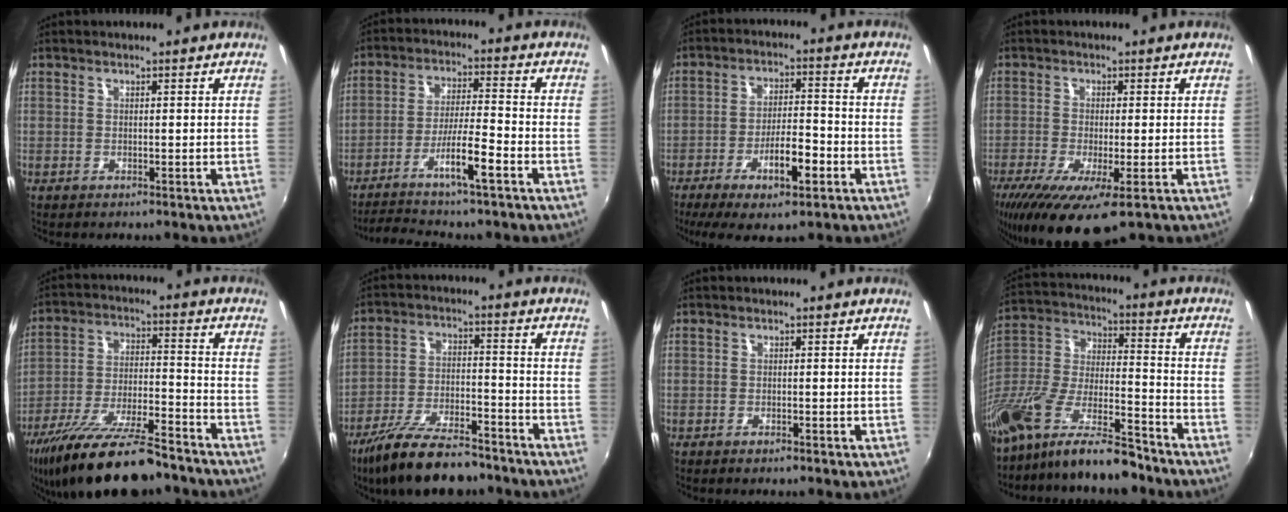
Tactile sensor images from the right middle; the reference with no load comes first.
{"total": 9.1, "force": [-6.4, -0.2, 6.5], "torque": [-0.138, -0.002, -0.110]}
{"total": 10.6, "force": [-5.4, 2.8, 8.6], "torque": [-0.164, -0.004, -0.087]}
{"total": 11.6, "force": [-6.7, 2.6, 9.2], "torque": [-0.189, -0.047, -0.111]}
{"total": 19.5, "force": [-15.4, 4.7, 11.1], "torque": [-0.214, -0.033, -0.250]}
{"total": 15.4, "force": [-12.2, 4.5, 8.2], "torque": [-0.169, -0.023, -0.206]}
{"total": 0.6, "force": [-0.5, 0.1, 0.3], "torque": [-0.004, 0.000, -0.008]}
{"total": 19.0, "force": [-14.0, 5.2, 11.8], "torque": [-0.238, -0.018, -0.253]}